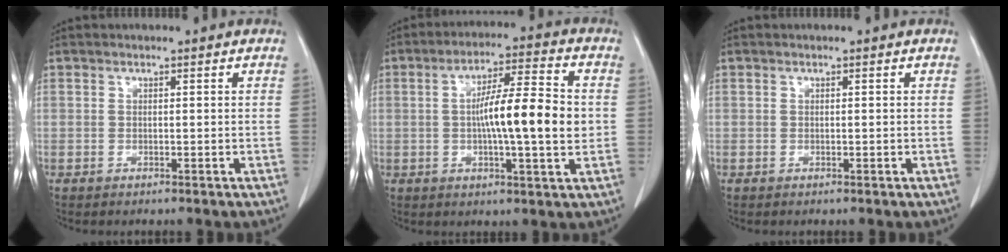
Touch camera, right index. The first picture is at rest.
{"total": 12.1, "force": [-0.2, 1.1, 12.0], "torque": [-0.199, 0.009, -0.008]}
{"total": 0.0}